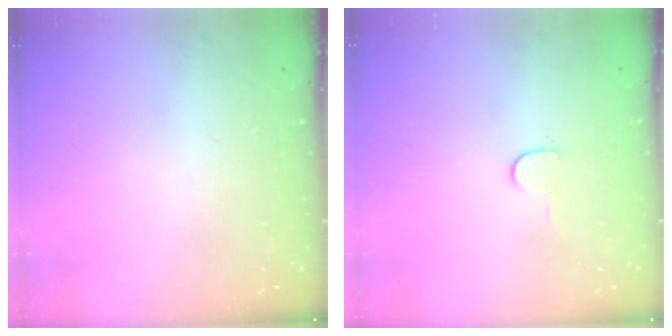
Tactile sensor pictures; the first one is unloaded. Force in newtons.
{"total": 4.0, "press": 4.0, "slide": 0.4}